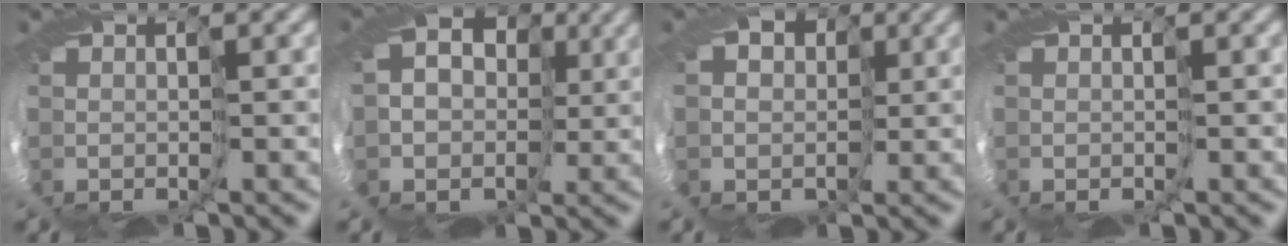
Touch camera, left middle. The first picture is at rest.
{"total": 11.1, "force": [2.7, 9.7, 4.5], "torque": [-0.103, 0.035, 0.020]}
{"total": 9.3, "force": [2.9, 7.9, 3.9], "torque": [-0.079, 0.026, 0.021]}
{"total": 0.0}